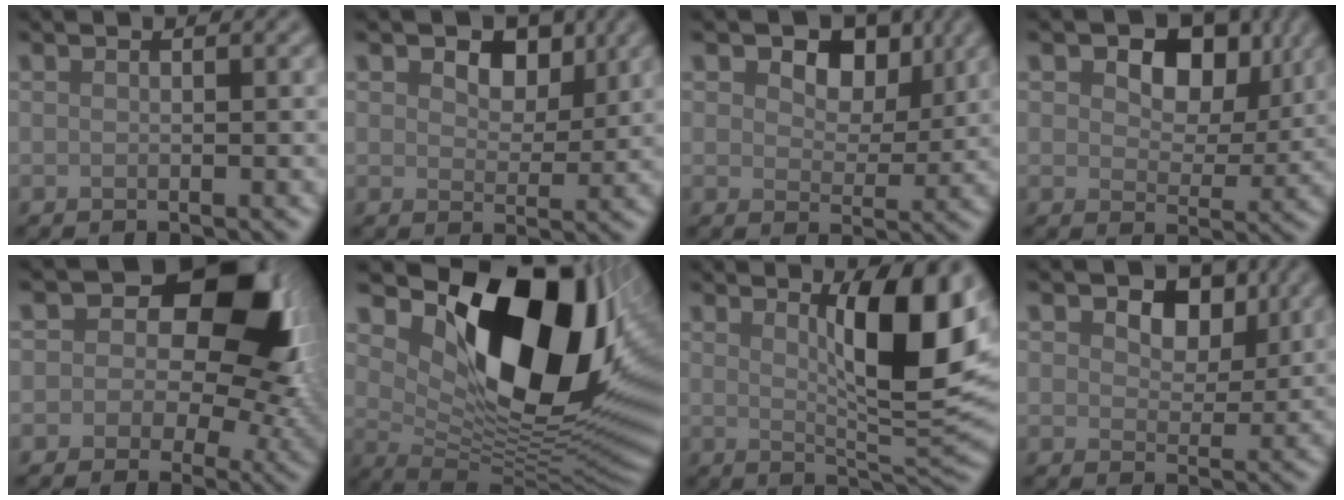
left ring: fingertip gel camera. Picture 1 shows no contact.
{"total": 4.4, "force": [2.1, 2.9, 2.6], "torque": [-0.046, -0.006, 0.023]}
{"total": 5.6, "force": [2.6, 3.6, 3.5], "torque": [-0.056, -0.007, 0.031]}
{"total": 6.9, "force": [2.7, 4.4, 4.5], "torque": [-0.074, -0.007, 0.034]}
{"total": 11.3, "force": [3.0, 7.5, 8.0], "torque": [-0.085, 0.006, 0.038]}
{"total": 15.6, "force": [5.8, 8.4, 11.9], "torque": [-0.160, -0.009, 0.104]}
{"total": 8.9, "force": [2.6, 2.2, 8.1], "torque": [-0.117, -0.007, 0.047]}
{"total": 5.1, "force": [2.4, 3.3, 3.1], "torque": [-0.050, -0.005, 0.025]}